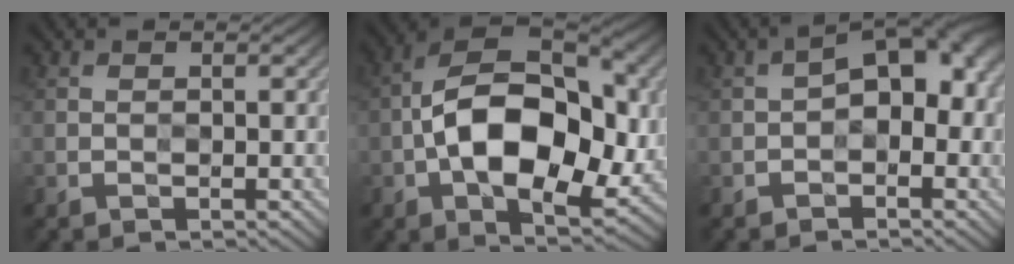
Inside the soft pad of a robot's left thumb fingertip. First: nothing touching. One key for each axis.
{"total": 14.7, "fx": -1.3, "fy": 8.6, "fz": 11.9, "tx": -0.197, "ty": 0.005, "tz": -0.033}
{"total": 6.6, "fx": -0.5, "fy": 3.7, "fz": 5.4, "tx": -0.067, "ty": 0.013, "tz": -0.019}